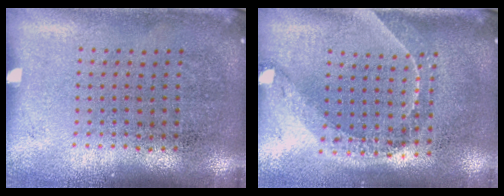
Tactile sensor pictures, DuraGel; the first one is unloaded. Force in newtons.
{"total": 1.6, "press": 1.3, "slide": 0.9}